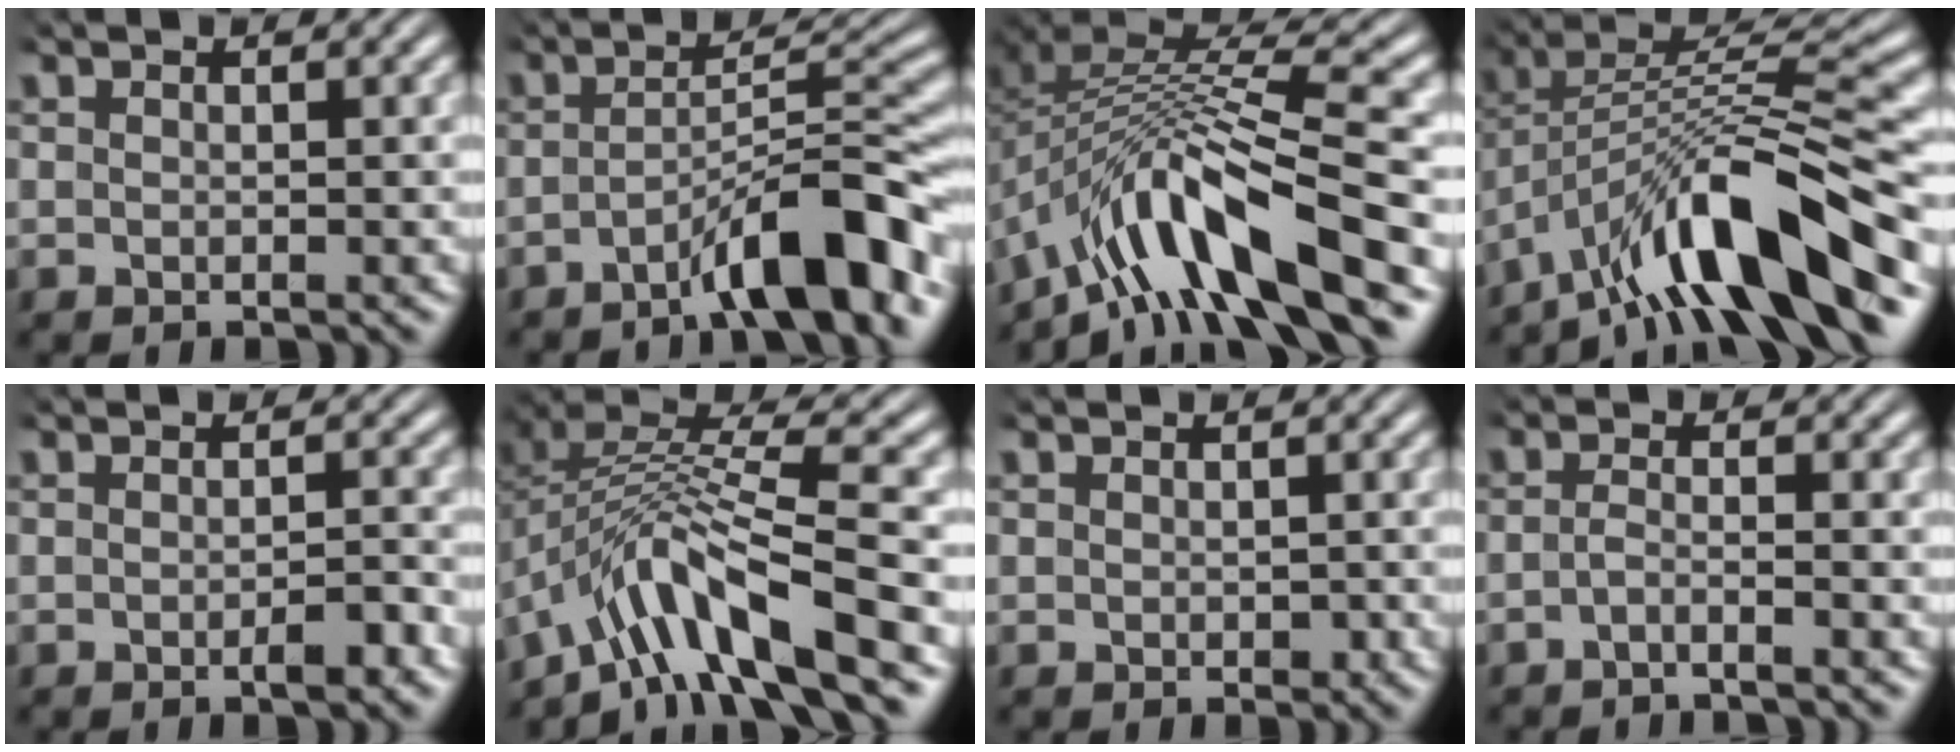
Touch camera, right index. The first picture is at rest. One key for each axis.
{"total": 6.5, "fx": -3.8, "fy": 0.9, "fz": 5.2, "tx": -0.084, "ty": -0.006, "tz": -0.053}
{"total": 8.8, "fx": -3.8, "fy": 3.5, "fz": 7.1, "tx": -0.135, "ty": -0.012, "tz": -0.050}
{"total": 8.5, "fx": -3.7, "fy": 3.1, "fz": 7.1, "tx": -0.123, "ty": -0.009, "tz": -0.050}
{"total": 1.5, "fx": -1.1, "fy": 0.2, "fz": 1.1, "tx": -0.015, "ty": 0.006, "tz": -0.023}
{"total": 7.3, "fx": -2.9, "fy": 3.3, "fz": 5.8, "tx": -0.127, "ty": -0.020, "tz": -0.039}
{"total": 0.6, "fx": -0.2, "fy": 0.4, "fz": 0.3, "tx": -0.007, "ty": -0.009, "tz": 0.002}
{"total": 2.0, "fx": -1.7, "fy": -0.2, "fz": 1.1, "tx": -0.032, "ty": -0.013, "tz": -0.027}